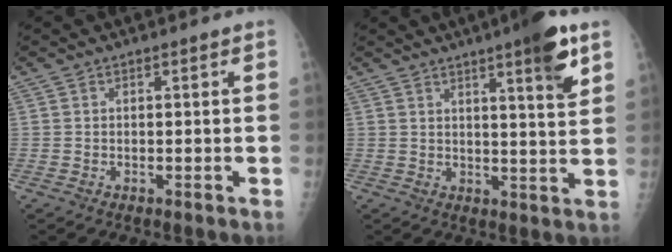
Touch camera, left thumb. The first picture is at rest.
{"total": 9.3, "force": [5.2, 1.1, 7.6], "torque": [-0.099, -0.027, 0.069]}